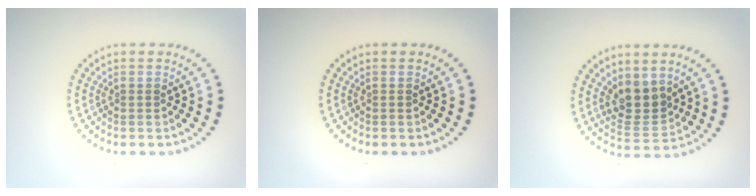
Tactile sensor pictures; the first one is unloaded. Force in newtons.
{"total": 0.0}
{"total": 3.7, "press": 3.3, "slide": 1.7}